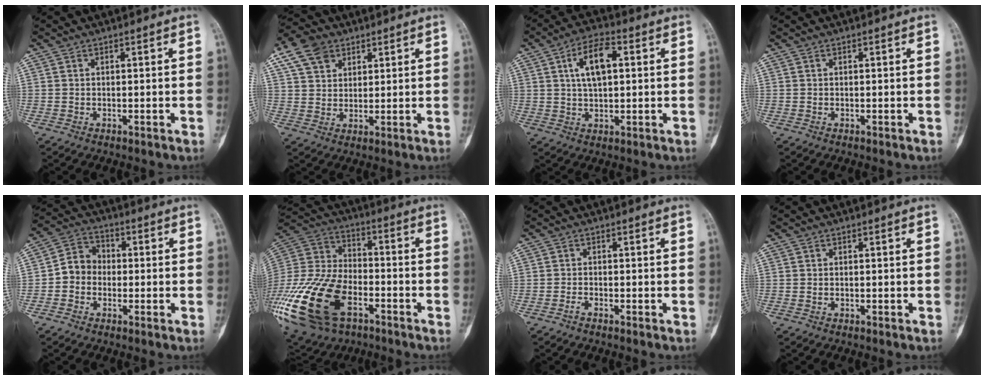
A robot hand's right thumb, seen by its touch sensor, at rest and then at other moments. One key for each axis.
{"total": 8.4, "fx": 4.4, "fy": 6.1, "fz": 3.6, "tx": -0.050, "ty": -0.003, "tz": 0.084}
{"total": 9.0, "fx": 2.3, "fy": 4.3, "fz": 7.6, "tx": -0.131, "ty": 0.009, "tz": 0.036}
{"total": 0.0}
{"total": 6.4, "fx": -1.1, "fy": 5.6, "fz": 2.9, "tx": -0.027, "ty": 0.025, "tz": -0.035}
{"total": 29.0, "fx": -12.1, "fy": 17.6, "fz": 19.7, "tx": -0.501, "ty": 0.018, "tz": -0.216}
{"total": 0.9, "fx": -0.7, "fy": 0.2, "fz": 0.4, "tx": -0.013, "ty": 0.005, "tz": -0.015}
{"total": 0.0}